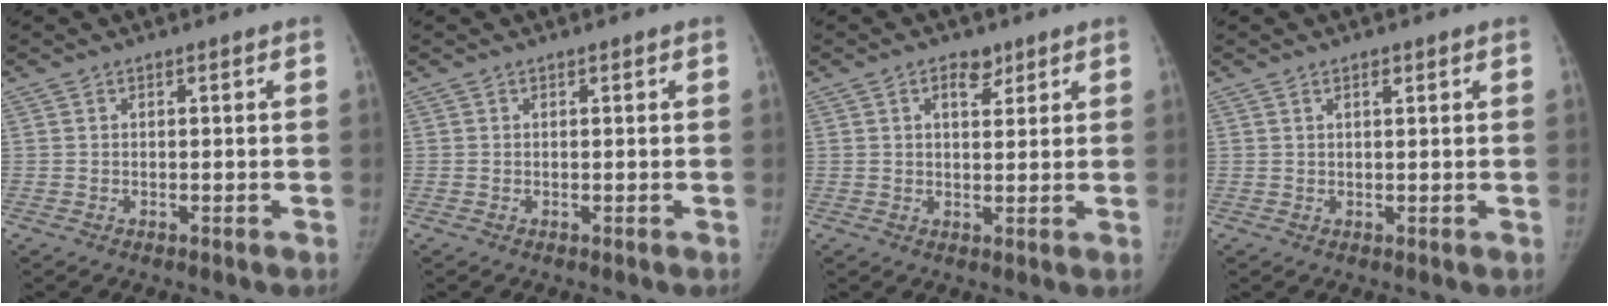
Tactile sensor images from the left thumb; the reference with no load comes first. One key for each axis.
{"total": 0.0}
{"total": 3.6, "fx": 2.0, "fy": 2.0, "fz": 2.1, "tx": -0.014, "ty": -0.013, "tz": 0.031}
{"total": 1.3, "fx": 0.8, "fy": 0.4, "fz": 0.9, "tx": -0.011, "ty": -0.003, "tz": 0.013}